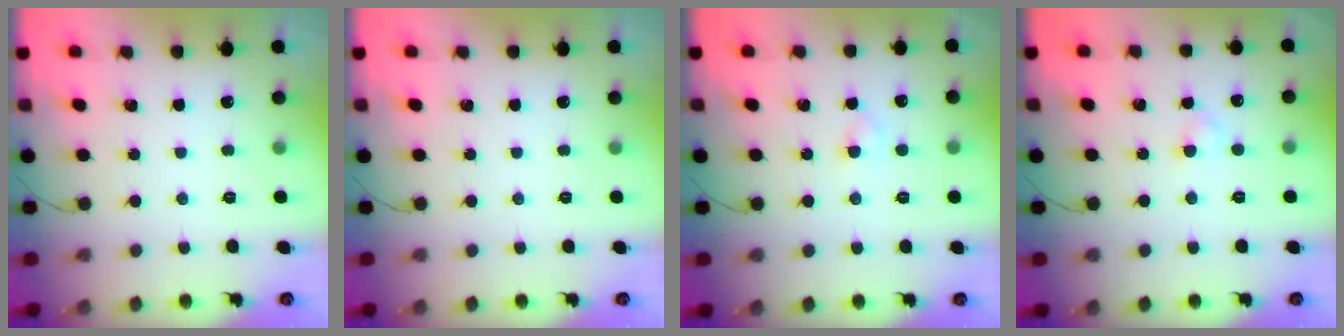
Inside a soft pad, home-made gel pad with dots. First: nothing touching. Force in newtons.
{"total": 0.0}
{"total": 2.1, "press": 1.8, "slide": 1.1}
{"total": 1.9, "press": 1.7, "slide": 1.0}